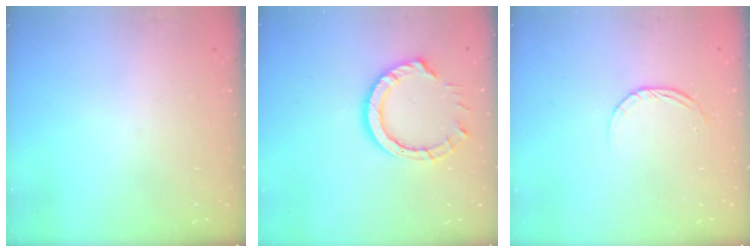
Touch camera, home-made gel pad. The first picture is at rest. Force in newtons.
{"total": 10.6, "press": 10.6, "slide": 0.9}
{"total": 3.5, "press": 3.5, "slide": 0.3}